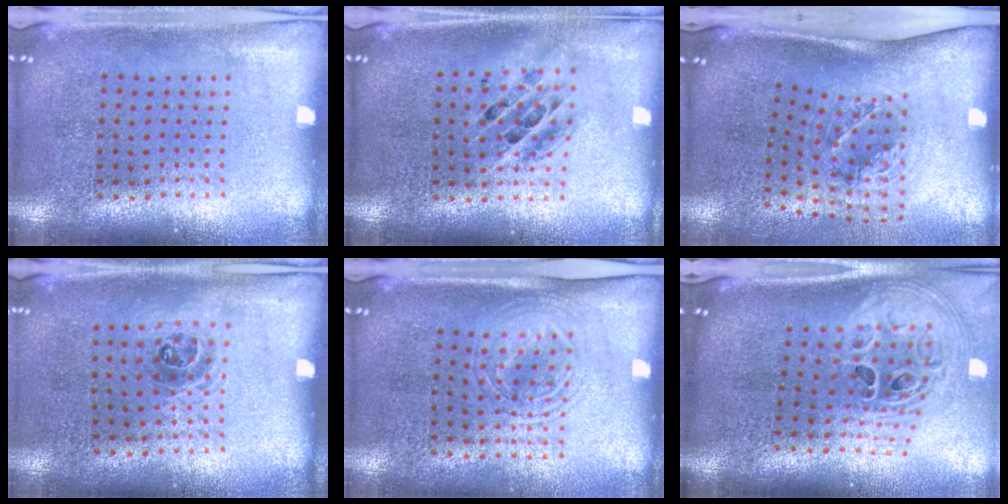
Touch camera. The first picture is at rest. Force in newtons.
{"total": 1.5, "press": 1.3, "slide": 0.7}
{"total": 1.8, "press": 1.2, "slide": 1.3}
{"total": 1.0, "press": 0.7, "slide": 0.7}
{"total": 1.6, "press": 1.4, "slide": 0.9}
{"total": 2.8, "press": 2.0, "slide": 1.9}